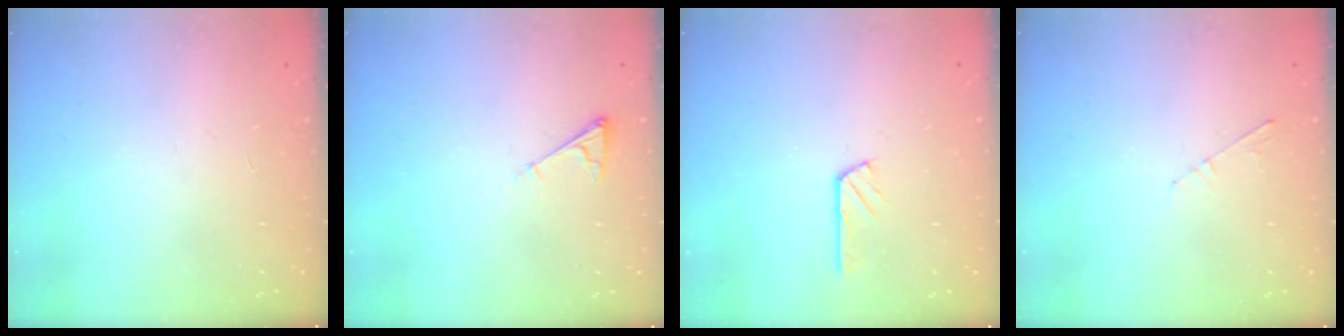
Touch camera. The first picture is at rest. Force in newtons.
{"total": 3.0, "press": 3.0, "slide": 0.4}
{"total": 2.9, "press": 2.9, "slide": 0.5}
{"total": 2.8, "press": 2.8, "slide": 0.4}